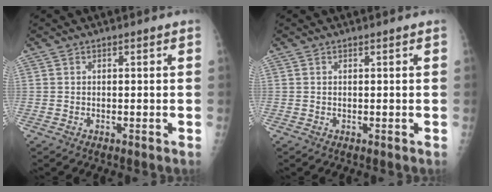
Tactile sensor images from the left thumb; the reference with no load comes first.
{"total": 0.0}